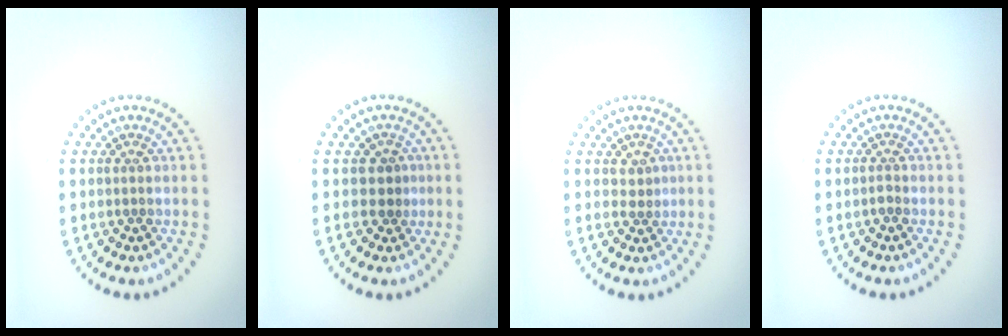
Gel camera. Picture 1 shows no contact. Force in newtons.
{"total": 1.7, "press": 1.4, "slide": 1.0}
{"total": 1.1, "press": 0.8, "slide": 0.7}
{"total": 0.7, "press": 0.4, "slide": 0.5}